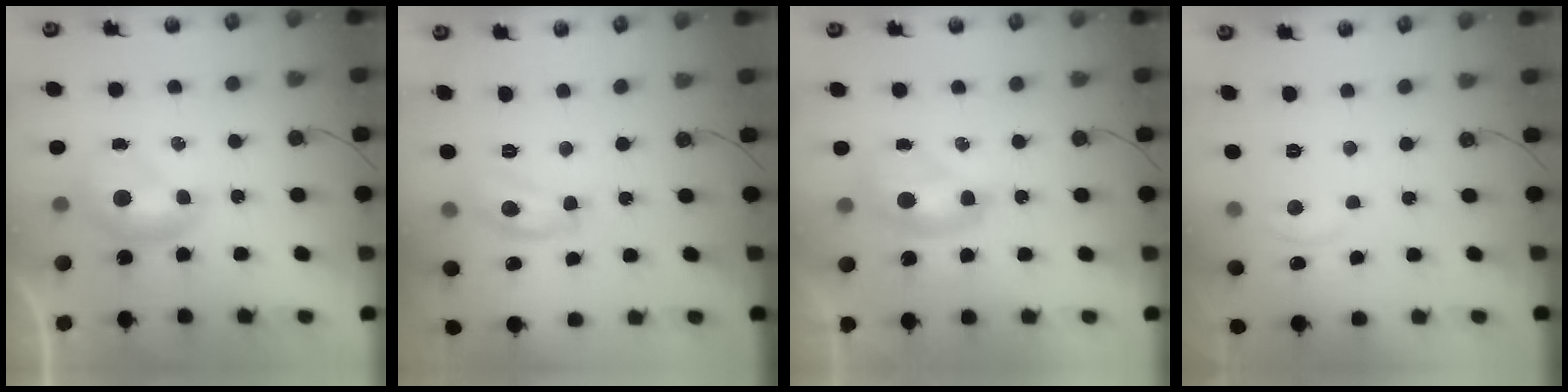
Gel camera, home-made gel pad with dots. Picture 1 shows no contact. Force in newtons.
{"total": 8.8, "press": 8.8, "slide": 0.5}
{"total": 2.5, "press": 2.5, "slide": 0.2}
{"total": 3.0, "press": 2.9, "slide": 0.4}